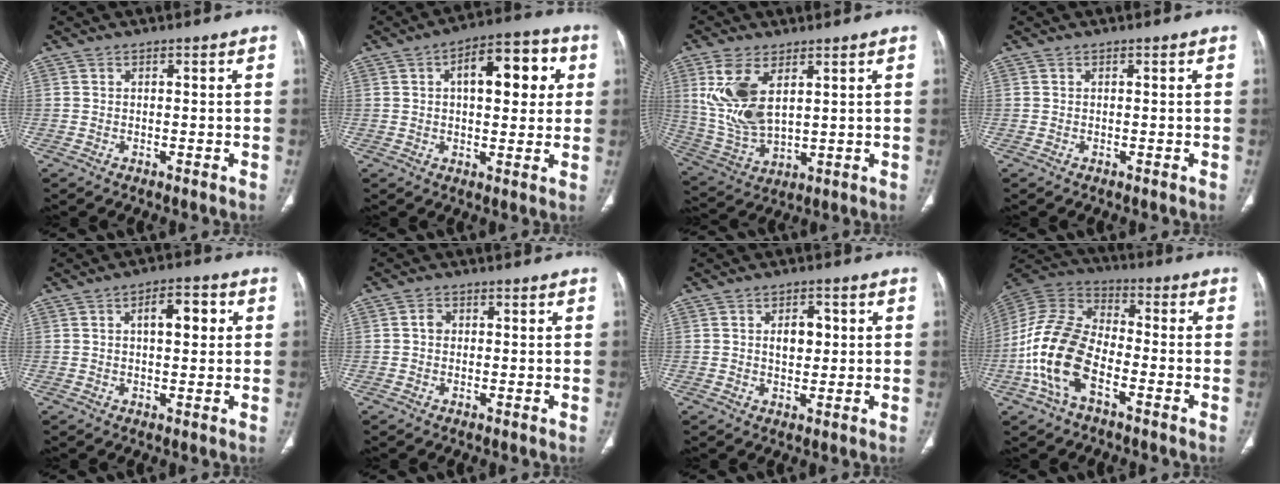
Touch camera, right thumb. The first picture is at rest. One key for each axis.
{"total": 13.5, "fx": 3.5, "fy": 6.6, "fz": 11.3, "tx": -0.123, "ty": 0.016, "tz": 0.045}
{"total": 12.4, "fx": 4.3, "fy": 6.3, "fz": 9.7, "tx": -0.207, "ty": -0.015, "tz": 0.102}
{"total": 0.0}
{"total": 6.8, "fx": 1.7, "fy": 3.3, "fz": 5.6, "tx": -0.069, "ty": 0.009, "tz": 0.022}
{"total": 2.0, "fx": 0.1, "fy": 1.7, "fz": 1.0, "tx": -0.011, "ty": 0.006, "tz": -0.001}
{"total": 4.8, "fx": 0.8, "fy": 3.1, "fz": 3.6, "tx": -0.040, "ty": 0.002, "tz": 0.013}
{"total": 16.3, "fx": -5.5, "fy": 8.9, "fz": 12.4, "tx": -0.256, "ty": 0.037, "tz": -0.110}